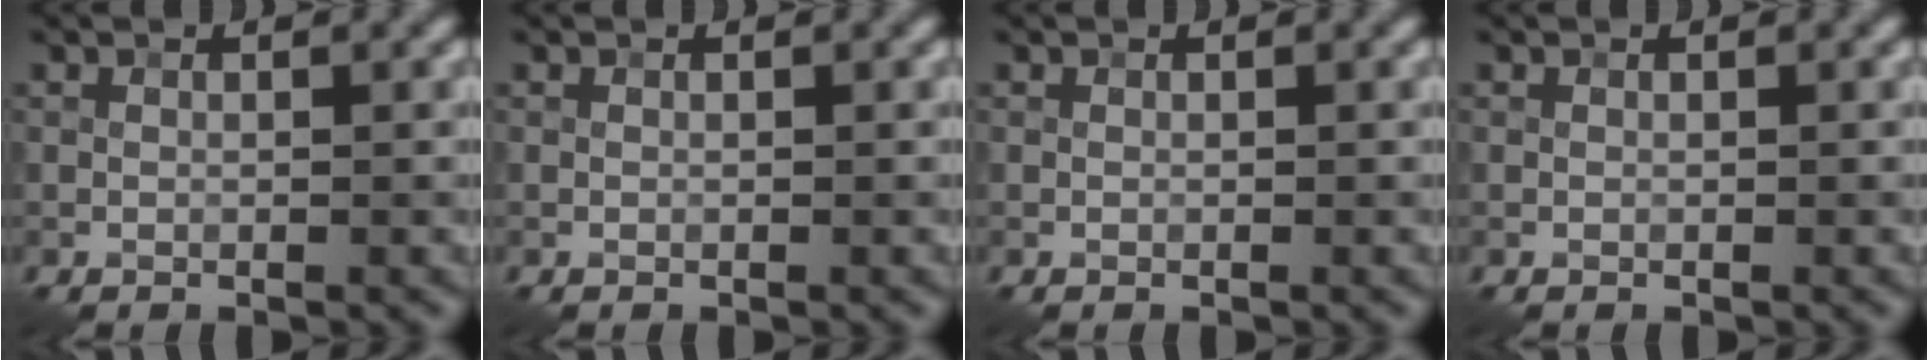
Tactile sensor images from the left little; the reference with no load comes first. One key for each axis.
{"total": 0.0}
{"total": 0.0}
{"total": 0.0}